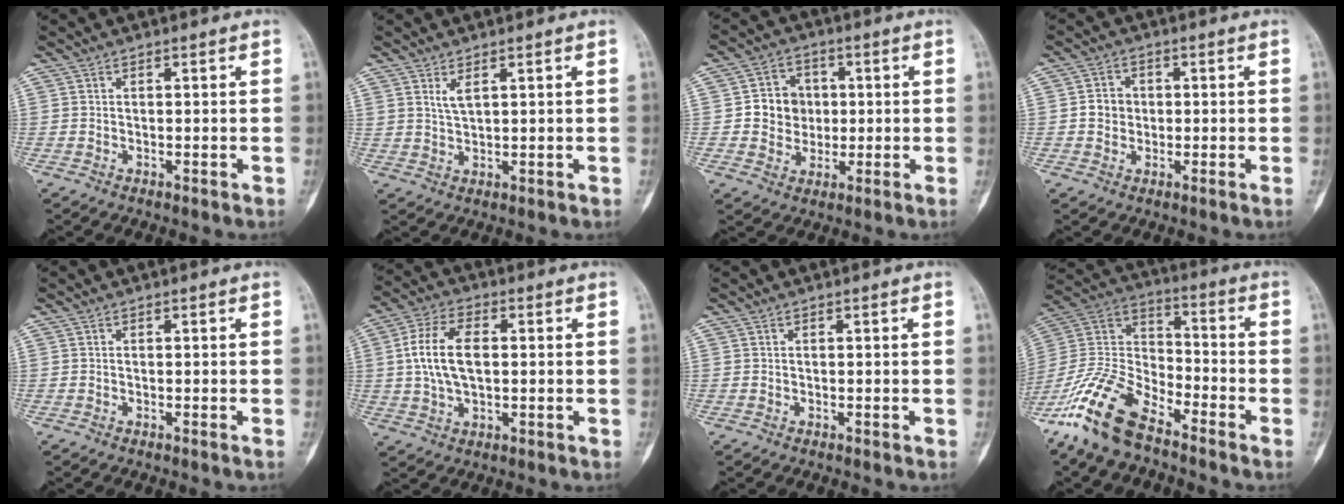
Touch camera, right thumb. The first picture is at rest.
{"total": 2.4, "force": [1.4, 0.8, 1.8], "torque": [-0.036, -0.009, 0.033]}
{"total": 7.7, "force": [0.2, 7.0, 3.2], "torque": [-0.016, 0.008, -0.001]}
{"total": 3.5, "force": [-0.2, 3.1, 1.7], "torque": [-0.017, 0.009, -0.009]}
{"total": 0.0}
{"total": 10.7, "force": [1.0, 6.0, 8.8], "torque": [-0.171, 0.014, 0.020]}
{"total": 0.0}
{"total": 15.8, "force": [-11.5, 6.1, 9.0], "torque": [-0.179, 0.059, -0.228]}